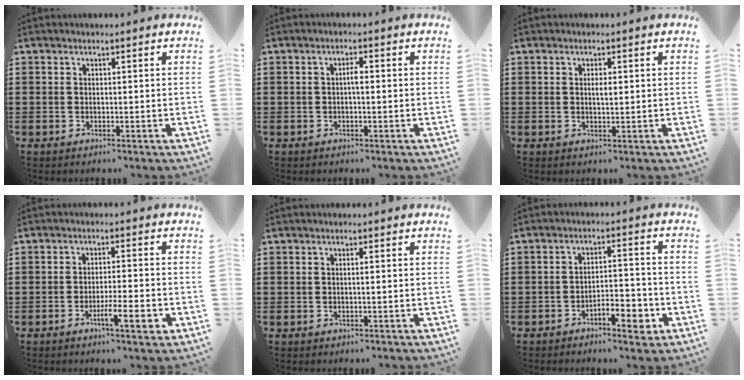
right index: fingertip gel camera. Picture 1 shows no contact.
{"total": 1.6, "force": [-0.2, 0.4, 1.6], "torque": [-0.030, 0.003, -0.004]}
{"total": 1.5, "force": [0.3, 0.5, 1.4], "torque": [-0.027, 0.004, 0.003]}
{"total": 5.7, "force": [-2.7, 0.8, 5.0], "torque": [-0.076, -0.005, -0.043]}
{"total": 0.6, "force": [-0.1, -0.1, 0.6], "torque": [-0.009, -0.003, -0.001]}
{"total": 5.5, "force": [-3.4, 2.1, 3.7], "torque": [-0.058, 0.012, -0.060]}